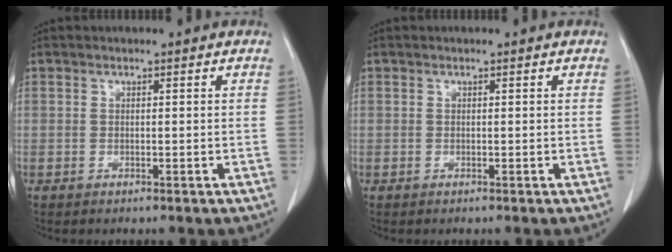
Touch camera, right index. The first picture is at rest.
{"total": 0.0}